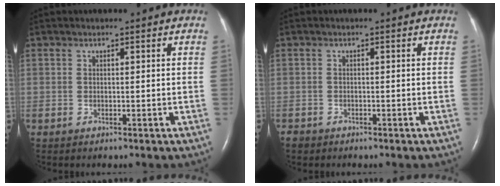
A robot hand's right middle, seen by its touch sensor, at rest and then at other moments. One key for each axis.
{"total": 1.3, "fx": -1.0, "fy": 0.8, "fz": 0.2, "tx": -0.007, "ty": 0.001, "tz": -0.018}